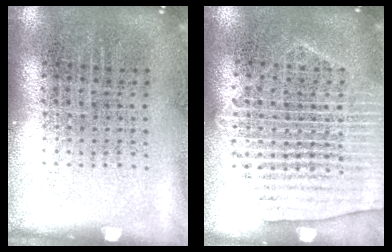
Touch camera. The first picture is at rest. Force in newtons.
{"total": 2.0, "press": 1.8, "slide": 0.9}